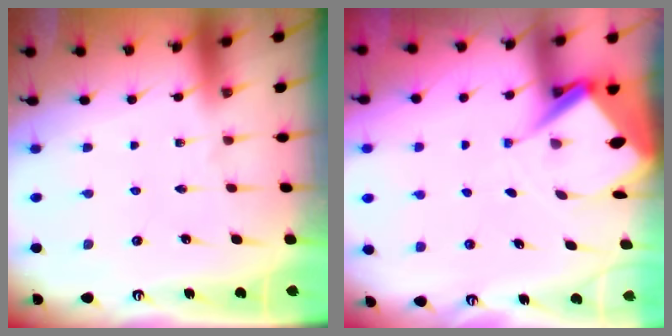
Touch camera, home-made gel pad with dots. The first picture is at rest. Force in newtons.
{"total": 8.2, "press": 8.1, "slide": 0.6}